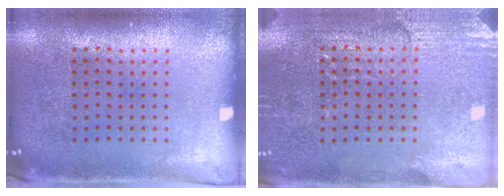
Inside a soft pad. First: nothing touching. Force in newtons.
{"total": 2.9, "press": 2.9, "slide": 0.4}